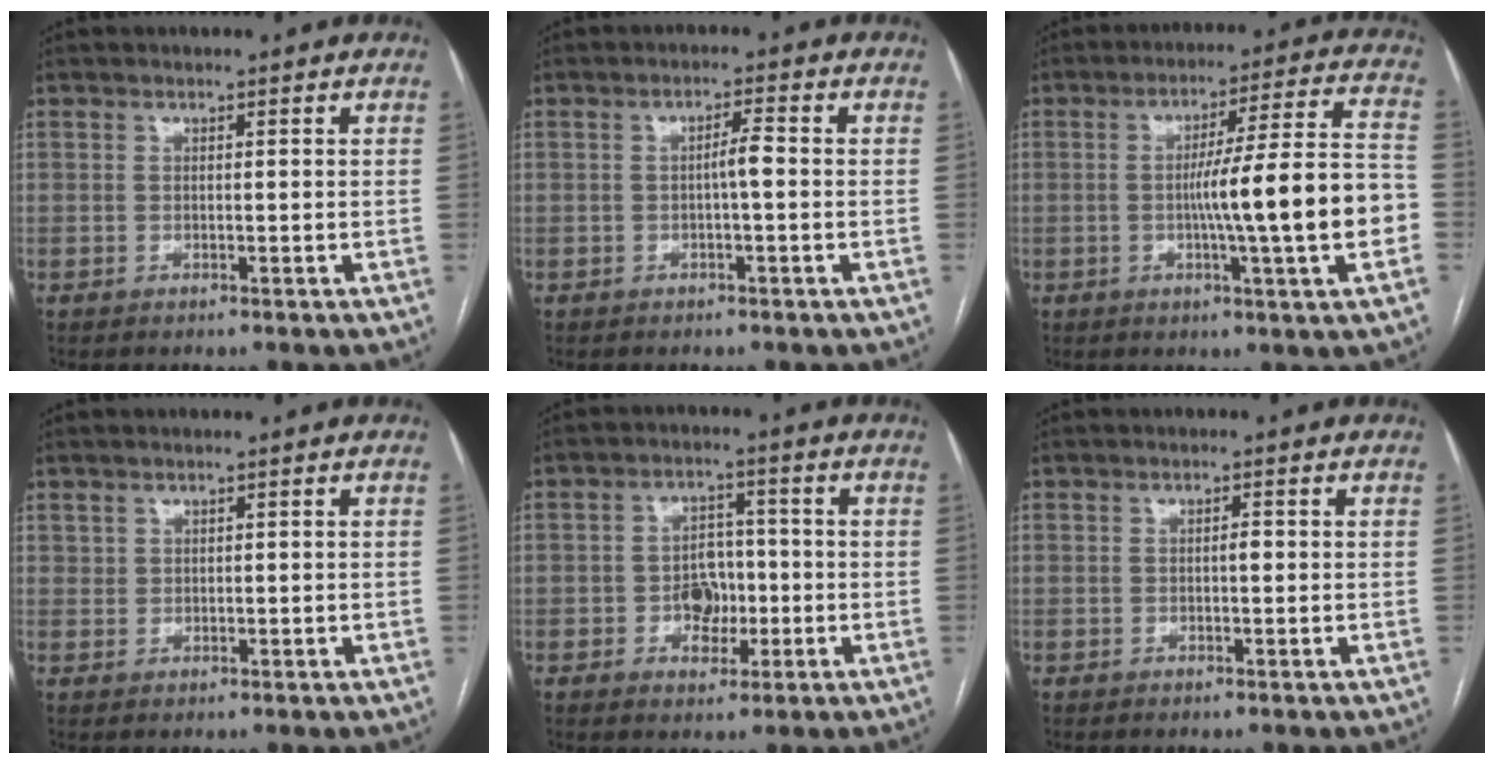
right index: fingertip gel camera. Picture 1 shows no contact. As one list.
[{"total": 2.6, "force": [-0.3, 0.2, 2.5], "torque": [-0.042, 0.004, -0.006]}, {"total": 15.7, "force": [-2.9, -0.5, 15.4], "torque": [-0.233, 0.011, -0.048]}, {"total": 1.1, "force": [0.6, 0.8, 0.3], "torque": [0.001, 0.003, 0.013]}, {"total": 5.6, "force": [-1.2, 4.1, 3.6], "torque": [-0.056, 0.014, -0.017]}, {"total": 1.1, "force": [0.0, 0.4, 1.1], "torque": [-0.016, 0.002, -0.001]}]